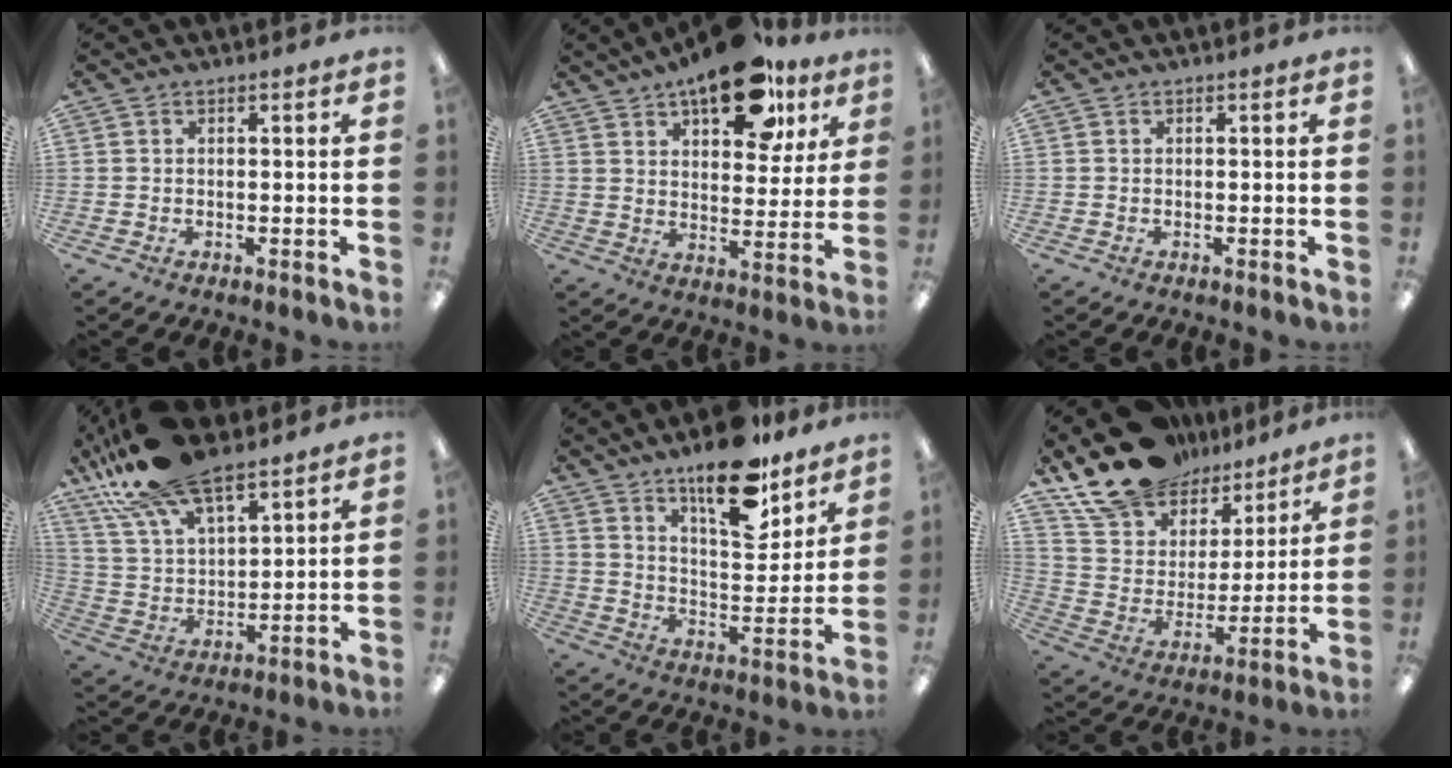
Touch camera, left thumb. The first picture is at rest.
{"total": 18.2, "force": [11.6, 8.1, 11.3], "torque": [-0.159, -0.049, 0.191]}
{"total": 0.0}
{"total": 18.5, "force": [14.2, 6.9, 9.6], "torque": [-0.196, -0.063, 0.255]}
{"total": 18.1, "force": [13.4, 6.8, 10.2], "torque": [-0.146, -0.086, 0.224]}
{"total": 17.5, "force": [14.4, 8.9, 4.5], "torque": [-0.108, -0.104, 0.266]}